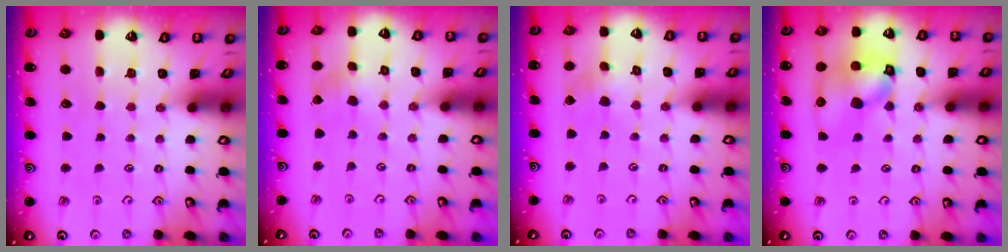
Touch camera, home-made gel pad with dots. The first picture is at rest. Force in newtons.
{"total": 1.5, "press": 1.5, "slide": 0.1}
{"total": 2.4, "press": 2.4, "slide": 0.2}
{"total": 11.8, "press": 11.6, "slide": 1.8}